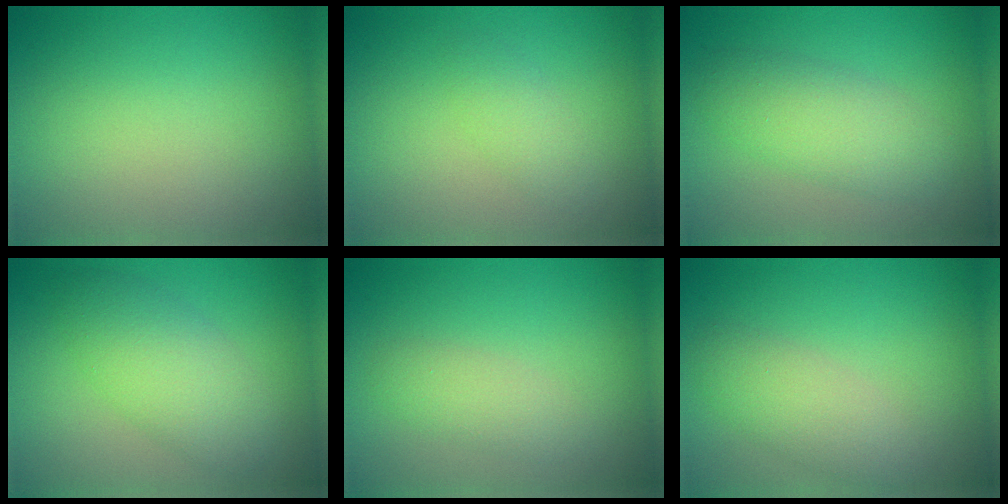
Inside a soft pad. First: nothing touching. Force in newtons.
{"total": 1.5, "press": 1.5, "slide": 0.0}
{"total": 3.8, "press": 3.8, "slide": 0.1}
{"total": 4.4, "press": 4.4, "slide": 0.1}
{"total": 1.9, "press": 1.9, "slide": 0.1}
{"total": 2.9, "press": 2.9, "slide": 0.3}